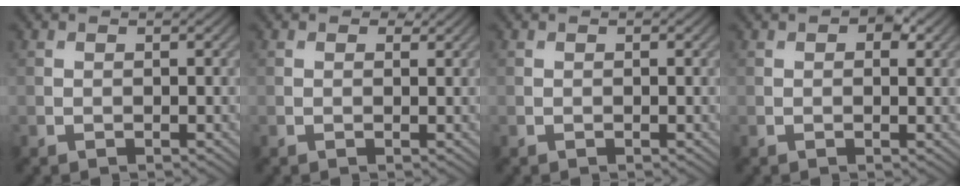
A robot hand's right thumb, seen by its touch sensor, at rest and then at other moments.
{"total": 0.8, "force": [0.5, 0.5, 0.4], "torque": [-0.004, -0.002, 0.005]}
{"total": 0.0}
{"total": 2.5, "force": [1.2, 1.3, 1.8], "torque": [-0.019, 0.000, 0.015]}